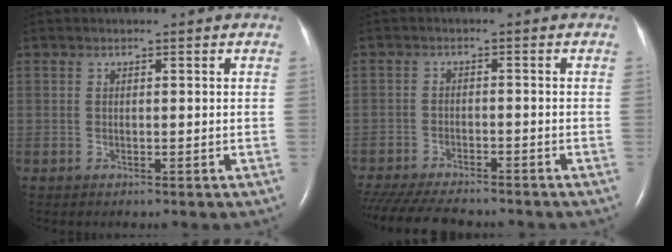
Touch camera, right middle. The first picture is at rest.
{"total": 13.4, "force": [-11.7, 2.9, 5.9], "torque": [-0.119, -0.025, -0.173]}